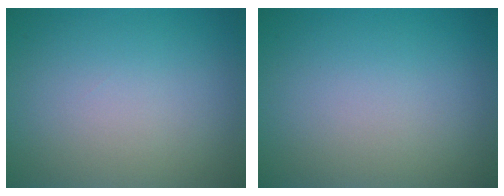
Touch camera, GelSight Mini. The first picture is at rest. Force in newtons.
{"total": 0.0}